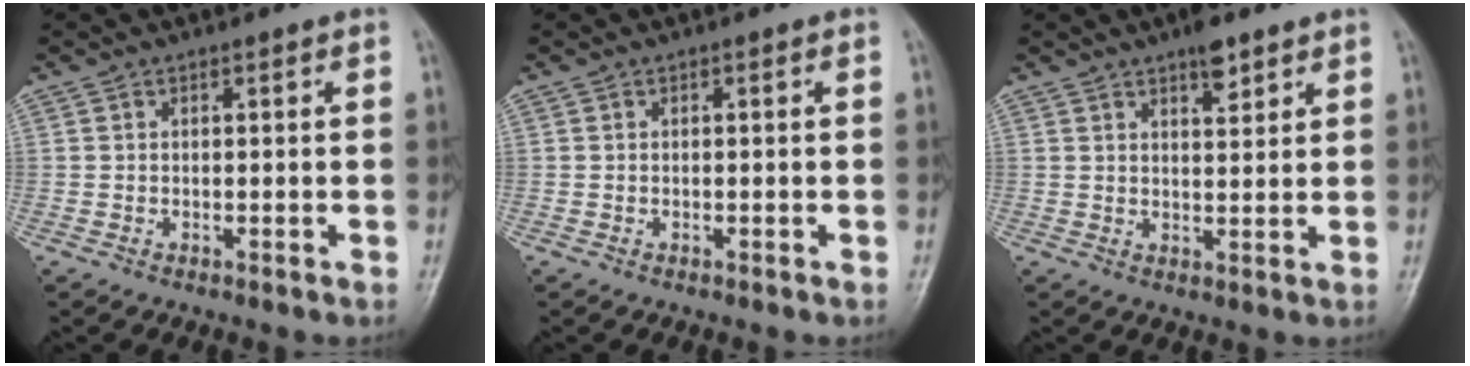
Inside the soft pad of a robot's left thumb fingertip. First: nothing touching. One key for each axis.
{"total": 0.0}
{"total": 4.6, "fx": 3.2, "fy": 1.7, "fz": 2.9, "tx": -0.030, "ty": -0.019, "tz": 0.049}